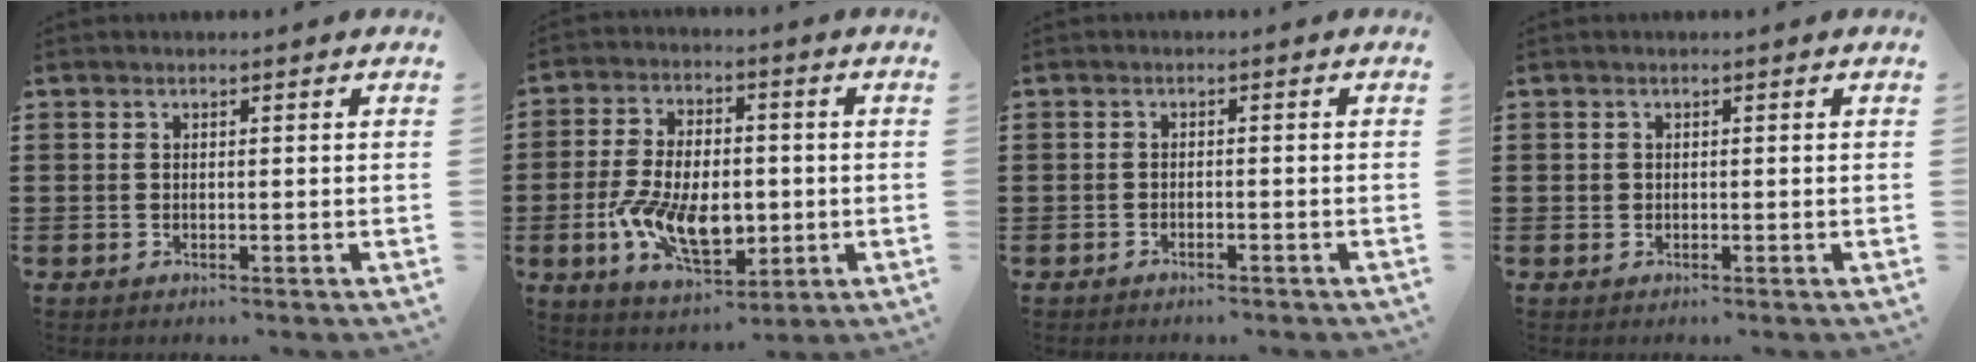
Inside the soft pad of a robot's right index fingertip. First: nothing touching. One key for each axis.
{"total": 11.1, "fx": -2.4, "fy": 6.4, "fz": 8.8, "tx": -0.180, "ty": 0.003, "tz": -0.041}
{"total": 1.0, "fx": -1.0, "fy": 0.2, "fz": 0.2, "tx": -0.009, "ty": 0.000, "tz": -0.020}
{"total": 0.6, "fx": 0.2, "fy": 0.6, "fz": 0.1, "tx": -0.003, "ty": 0.004, "tz": 0.003}